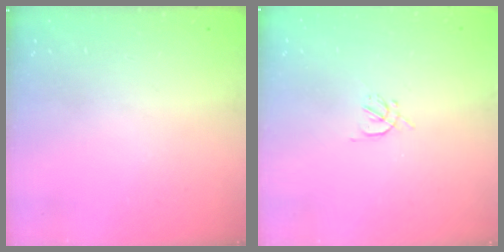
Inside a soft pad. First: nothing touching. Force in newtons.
{"total": 1.2, "press": 1.2, "slide": 0.4}